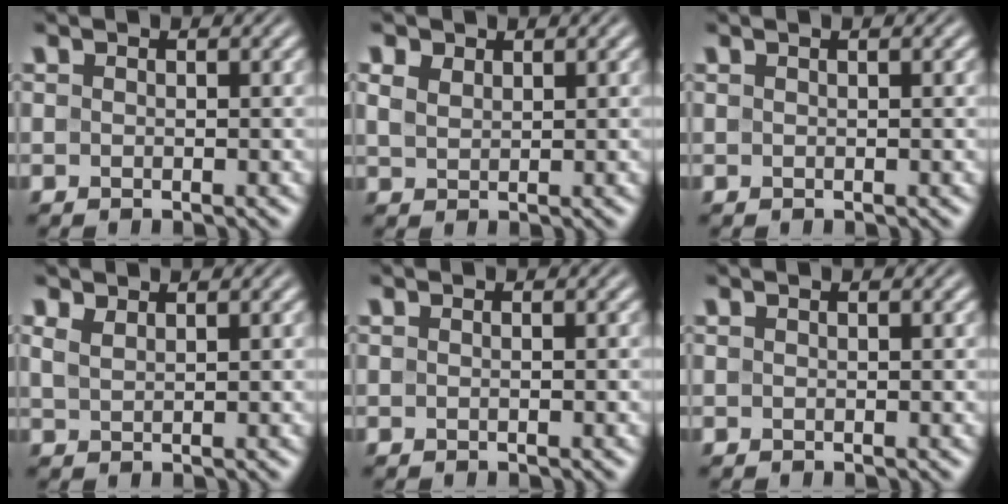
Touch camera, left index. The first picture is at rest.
{"total": 2.2, "force": [1.6, 1.2, 1.0], "torque": [-0.022, 0.003, 0.023]}
{"total": 1.0, "force": [0.5, 0.3, 0.9], "torque": [-0.011, 0.005, 0.001]}
{"total": 1.5, "force": [1.2, 0.4, 0.7], "torque": [-0.020, 0.001, 0.027]}
{"total": 0.6, "force": [0.0, 0.1, 0.6], "torque": [-0.009, -0.001, -0.004]}
{"total": 0.7, "force": [0.4, 0.2, 0.6], "torque": [-0.007, 0.006, 0.002]}